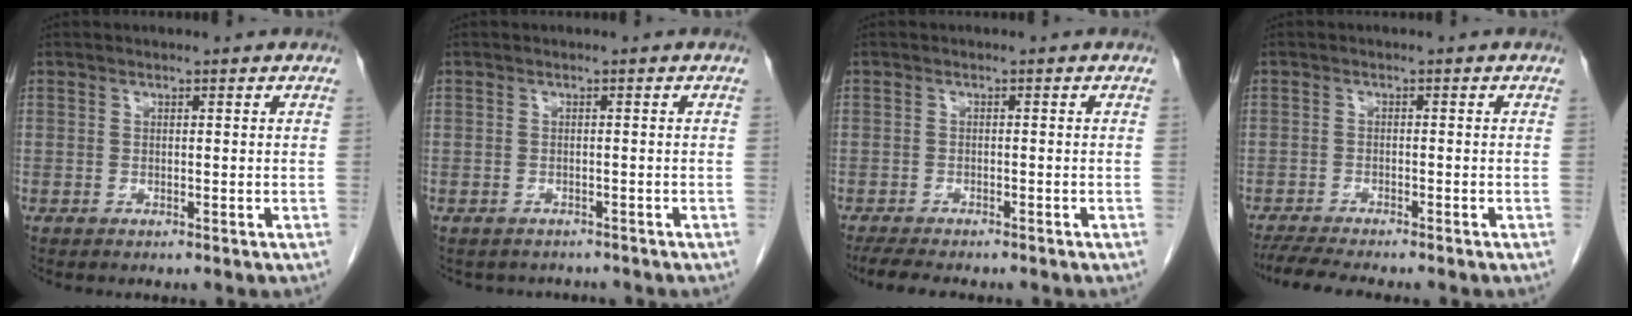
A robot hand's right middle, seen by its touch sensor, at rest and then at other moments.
{"total": 3.2, "force": [-2.8, 1.6, 0.0], "torque": [-0.004, 0.005, -0.039]}
{"total": 6.3, "force": [-5.3, 1.4, 3.1], "torque": [-0.048, -0.012, -0.078]}
{"total": 7.0, "force": [-6.1, 0.5, 3.4], "torque": [-0.053, -0.014, -0.098]}